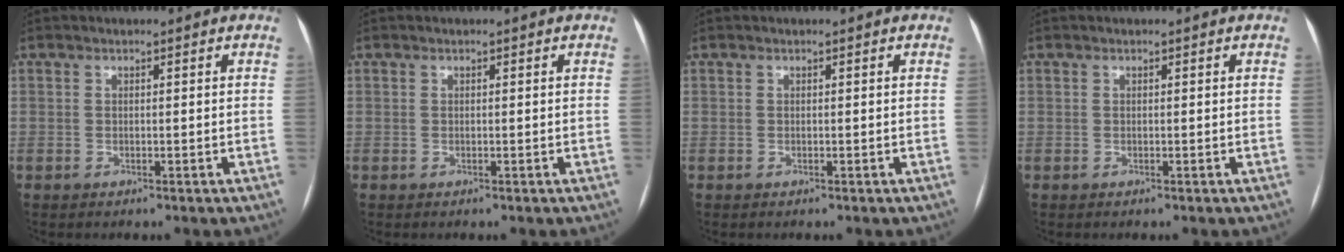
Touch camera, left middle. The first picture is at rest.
{"total": 0.0}
{"total": 0.0}
{"total": 0.0}